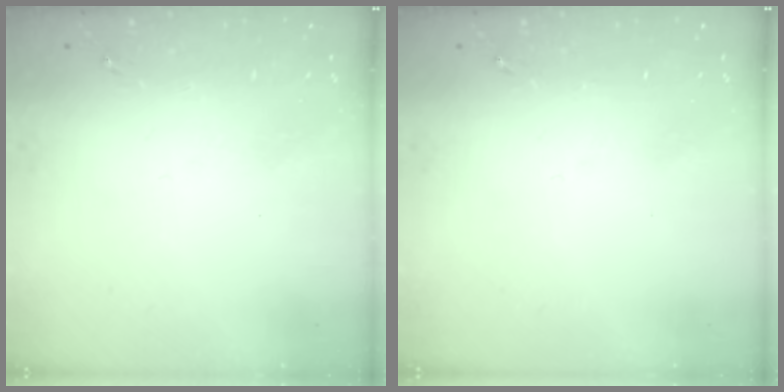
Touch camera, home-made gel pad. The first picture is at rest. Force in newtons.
{"total": 0.0}